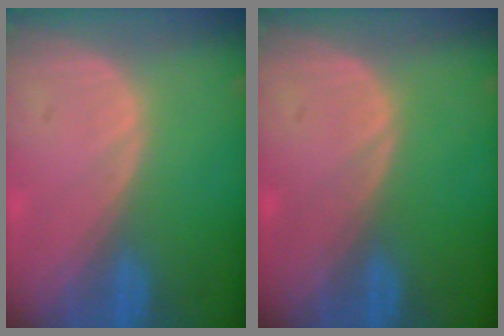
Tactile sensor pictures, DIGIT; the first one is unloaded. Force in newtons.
{"total": 0.0}